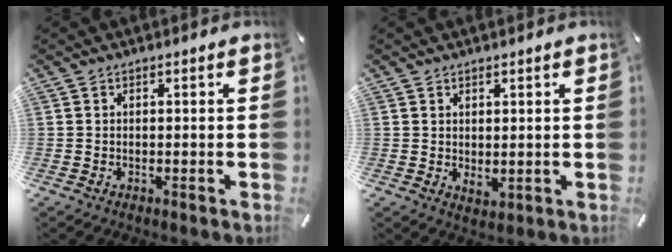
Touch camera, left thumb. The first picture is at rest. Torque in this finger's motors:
{"motor_torque": [0.01, 0.01, 0.02, 0.01, 0.00]}